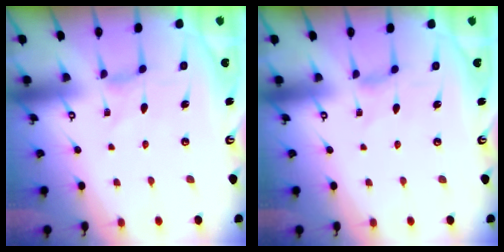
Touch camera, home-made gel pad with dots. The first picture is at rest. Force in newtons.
{"total": 1.1, "press": 1.1, "slide": 0.2}